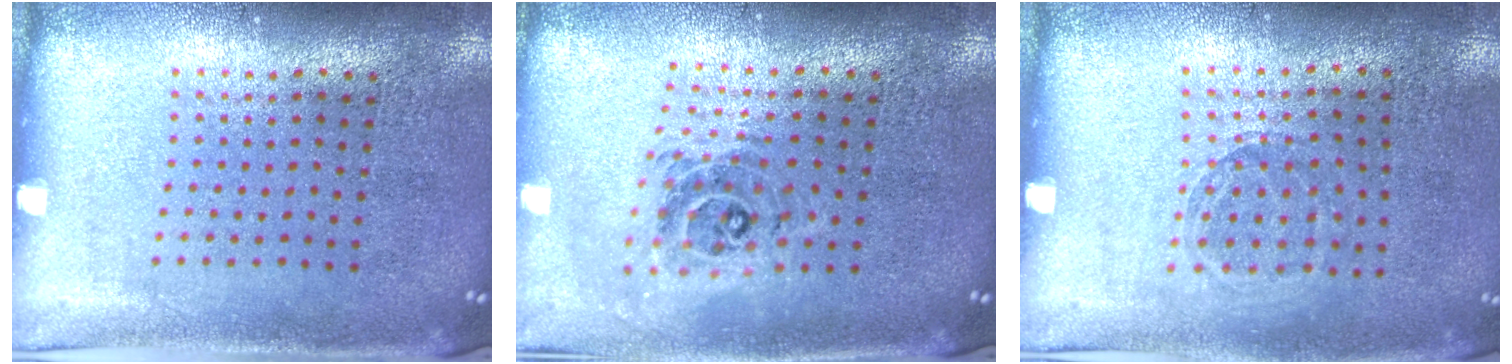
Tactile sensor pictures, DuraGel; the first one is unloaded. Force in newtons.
{"total": 0.8, "press": 0.8, "slide": 0.1}
{"total": 0.8, "press": 0.8, "slide": 0.1}